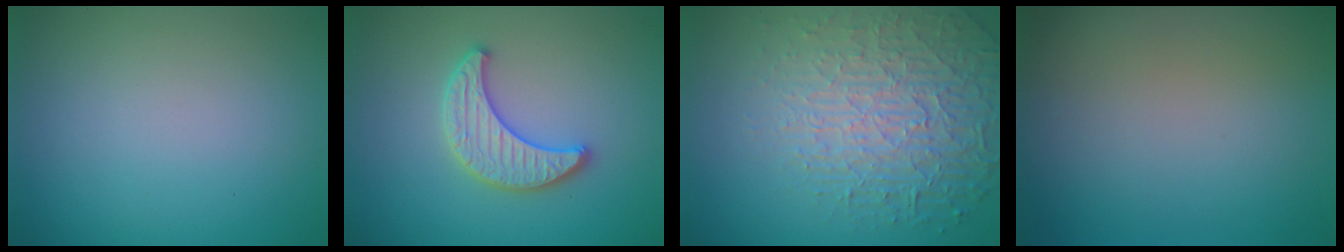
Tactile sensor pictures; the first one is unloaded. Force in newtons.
{"total": 3.5, "press": 3.4, "slide": 0.6}
{"total": 7.2, "press": 5.2, "slide": 4.9}
{"total": 0.0}